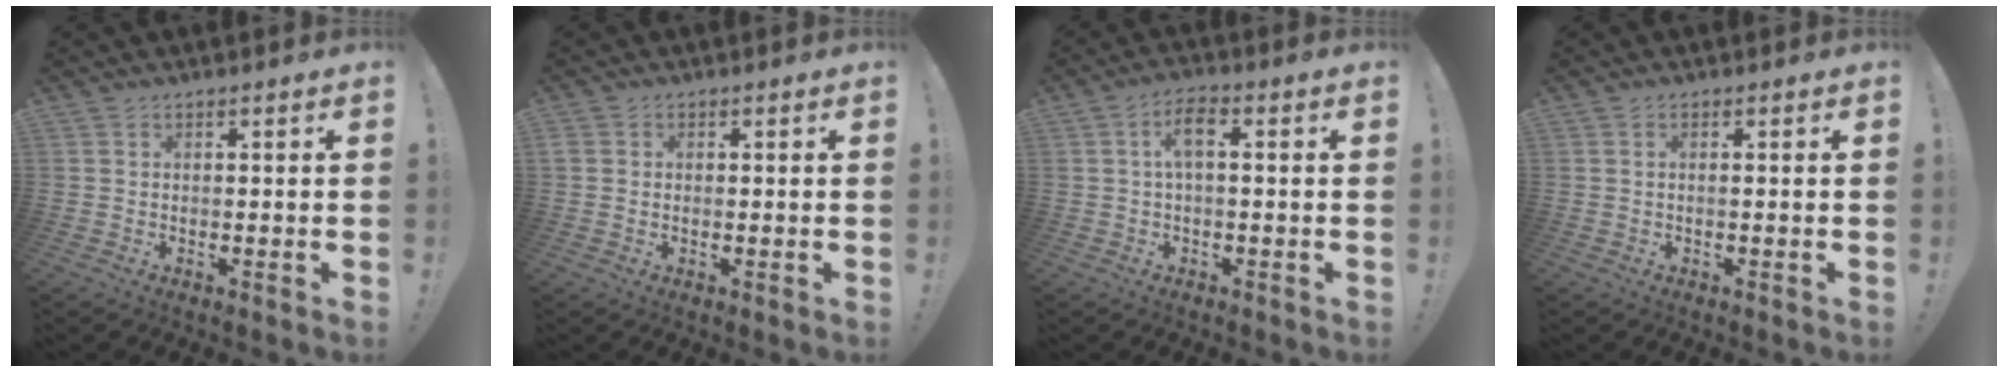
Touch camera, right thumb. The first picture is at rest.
{"total": 1.3, "force": [0.1, 1.2, 0.5], "torque": [-0.004, 0.001, 0.000]}
{"total": 5.1, "force": [0.6, 1.6, 4.8], "torque": [-0.103, 0.007, 0.007]}
{"total": 0.9, "force": [-0.1, -0.1, 0.9], "torque": [-0.022, 0.003, -0.002]}